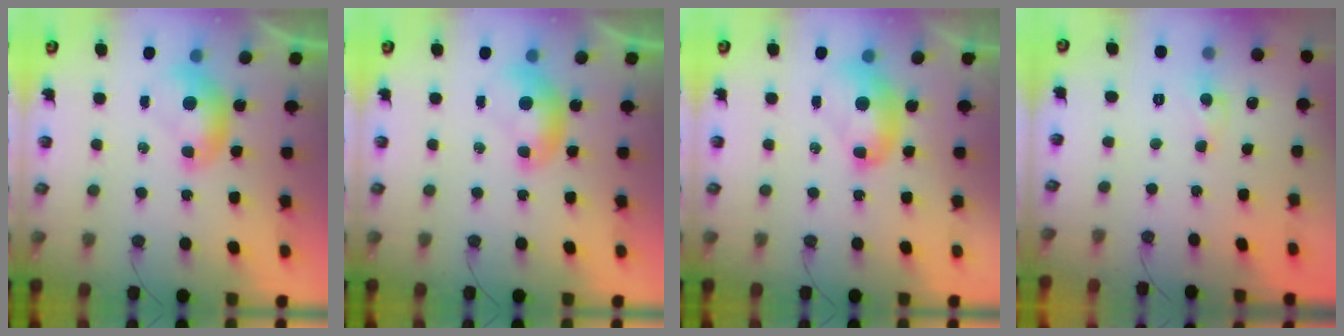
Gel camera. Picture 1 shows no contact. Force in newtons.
{"total": 0.0}
{"total": 3.4, "press": 3.4, "slide": 0.2}
{"total": 0.0}